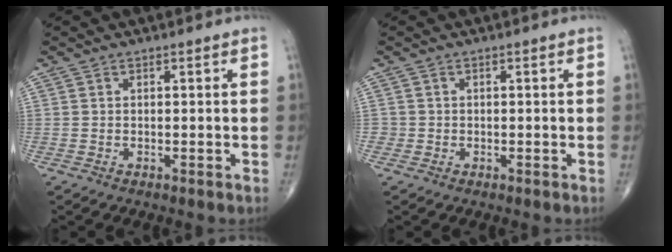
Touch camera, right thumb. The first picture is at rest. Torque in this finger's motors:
{"motor_torque": [-0.06, -0.15, 0.22, -0.06, -0.03]}